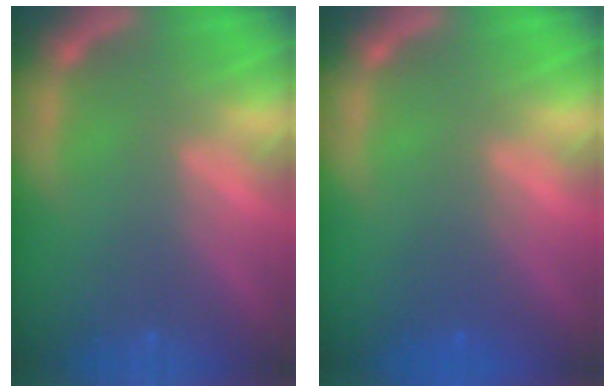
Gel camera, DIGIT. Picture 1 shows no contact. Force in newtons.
{"total": 2.0}